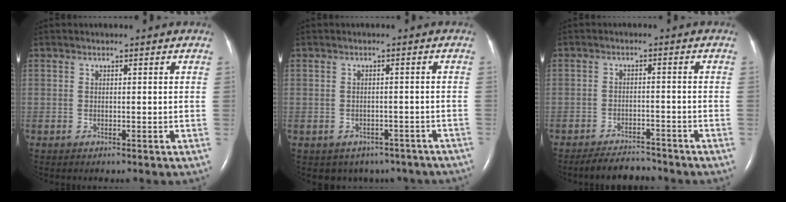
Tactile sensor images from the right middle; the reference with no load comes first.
{"total": 8.5, "force": [-6.6, 5.0, 2.0], "torque": [-0.025, 0.006, -0.064]}
{"total": 4.7, "force": [-4.5, 1.0, 0.8], "torque": [-0.017, -0.012, -0.075]}